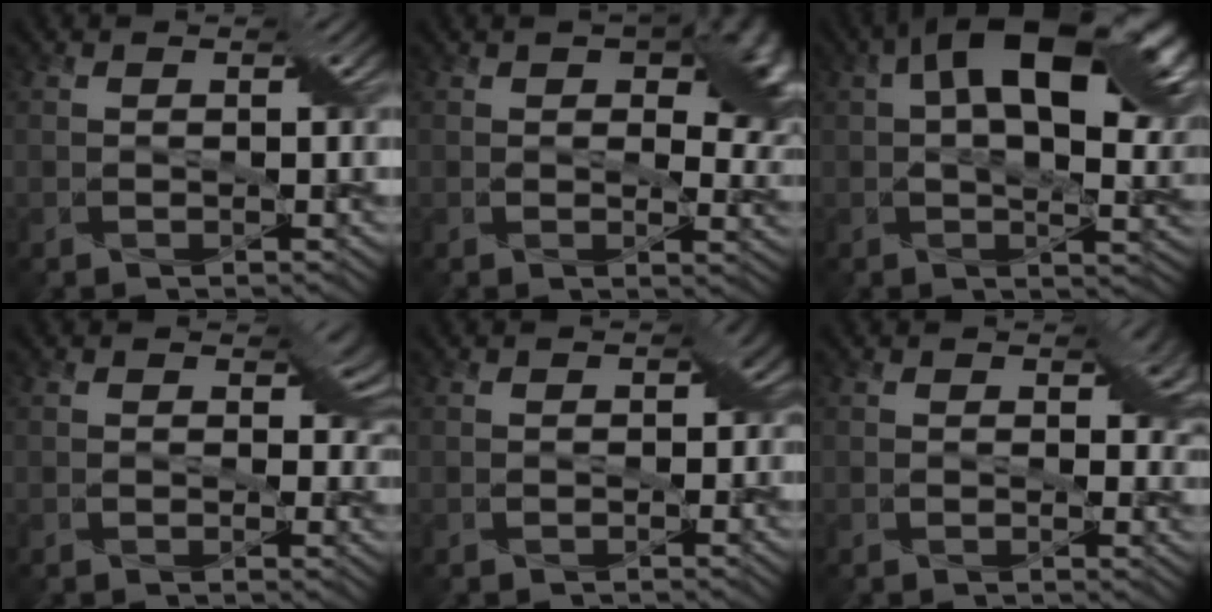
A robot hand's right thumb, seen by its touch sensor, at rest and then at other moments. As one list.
[{"total": 9.5, "force": [2.9, 5.5, 7.1], "torque": [-0.089, -0.009, 0.048]}, {"total": 16.7, "force": [5.1, 8.5, 13.5], "torque": [-0.212, 0.014, 0.075]}, {"total": 2.7, "force": [1.3, 1.7, 1.6], "torque": [-0.020, -0.007, 0.018]}, {"total": 1.8, "force": [-0.2, 1.6, 0.9], "torque": [-0.009, -0.004, -0.004]}, {"total": 3.2, "force": [1.4, 1.9, 2.2], "torque": [-0.027, -0.007, 0.022]}]